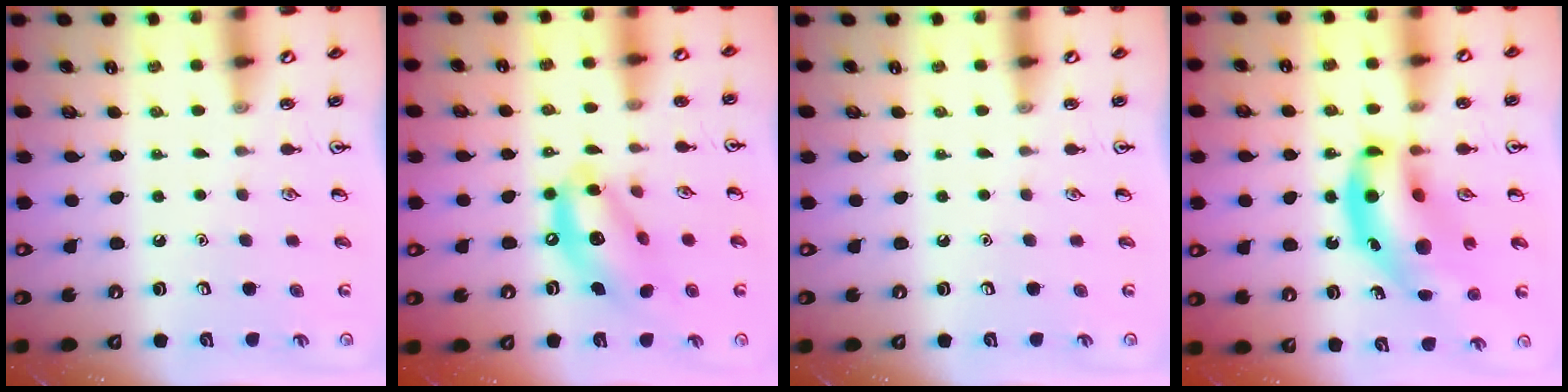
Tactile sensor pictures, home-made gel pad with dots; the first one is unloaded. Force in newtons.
{"total": 13.3, "press": 12.7, "slide": 4.1}
{"total": 0.0}
{"total": 15.8, "press": 15.2, "slide": 4.3}